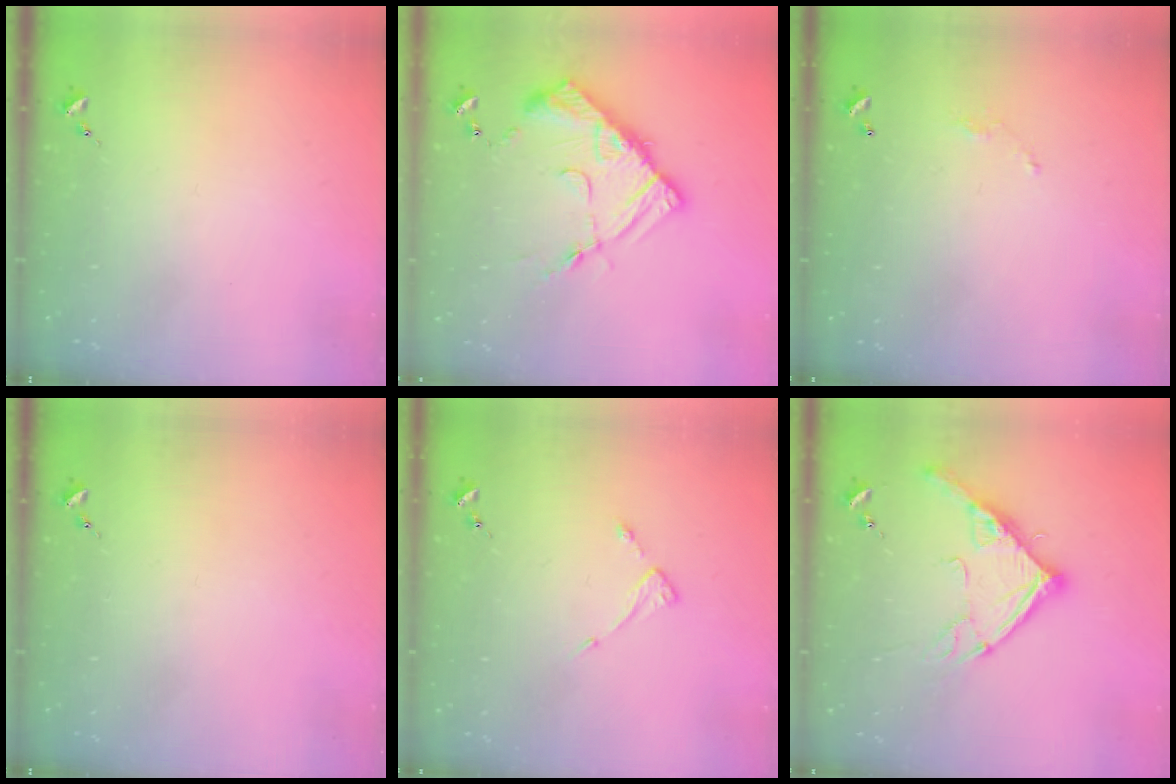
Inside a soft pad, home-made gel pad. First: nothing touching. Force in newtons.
{"total": 14.5, "press": 14.5, "slide": 1.3}
{"total": 3.9, "press": 3.9, "slide": 0.1}
{"total": 0.0}
{"total": 3.9, "press": 3.9, "slide": 0.5}
{"total": 14.5, "press": 14.4, "slide": 1.4}